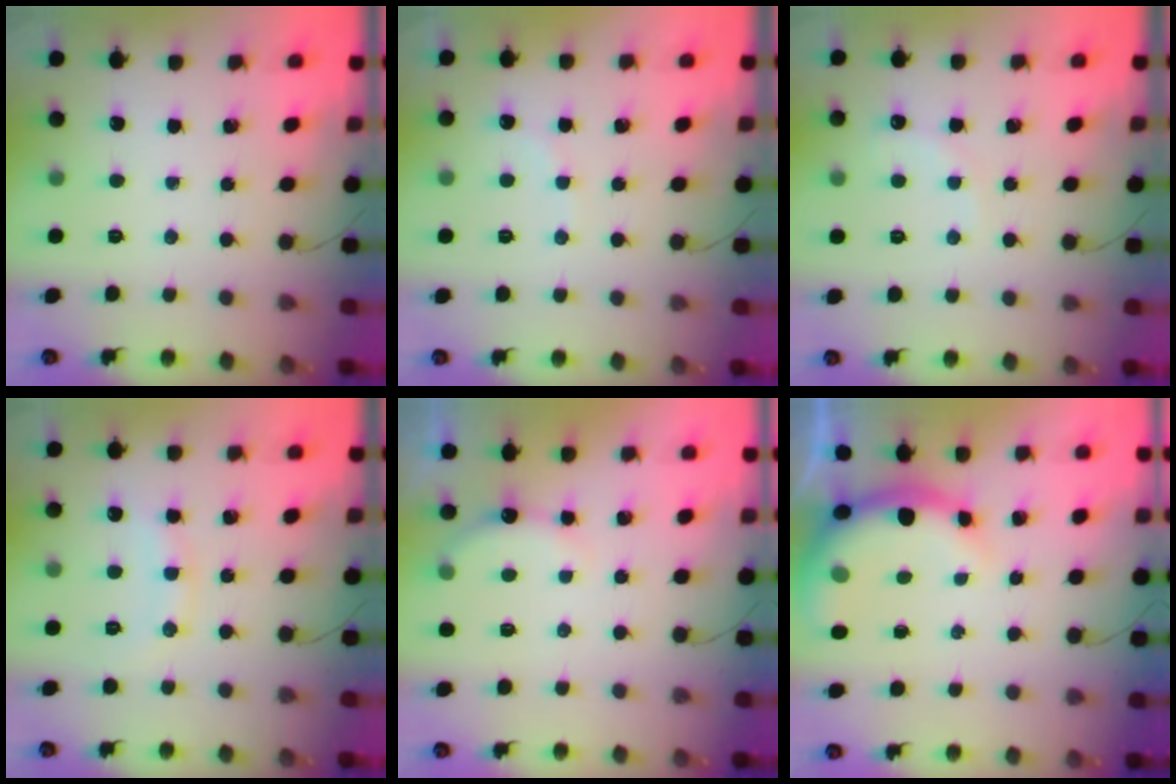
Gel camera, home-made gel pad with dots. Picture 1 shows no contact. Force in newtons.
{"total": 4.5, "press": 4.4, "slide": 0.8}
{"total": 4.5, "press": 4.3, "slide": 1.4}
{"total": 8.1, "press": 8.1, "slide": 0.9}
{"total": 4.3, "press": 4.1, "slide": 1.1}
{"total": 7.7, "press": 7.5, "slide": 1.6}